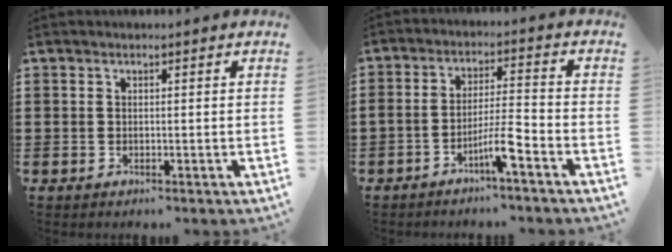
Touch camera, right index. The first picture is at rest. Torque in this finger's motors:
{"motor_torque": [2.14, 0.00, 0.67, 0.14]}